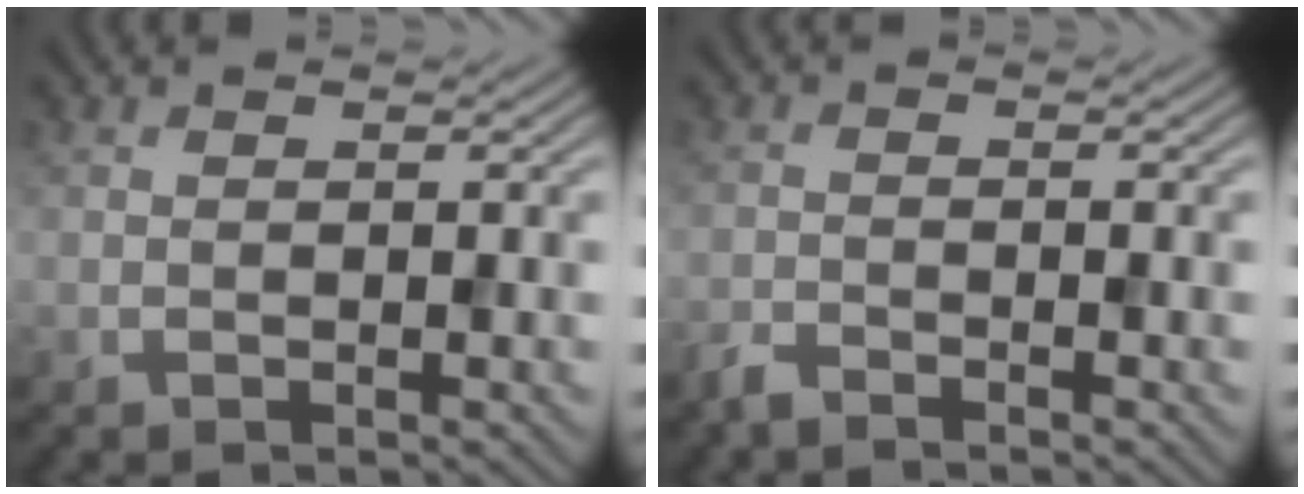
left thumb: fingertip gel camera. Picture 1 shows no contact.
{"total": 1.8, "force": [-1.7, 0.2, 0.6], "torque": [-0.015, -0.005, -0.042]}